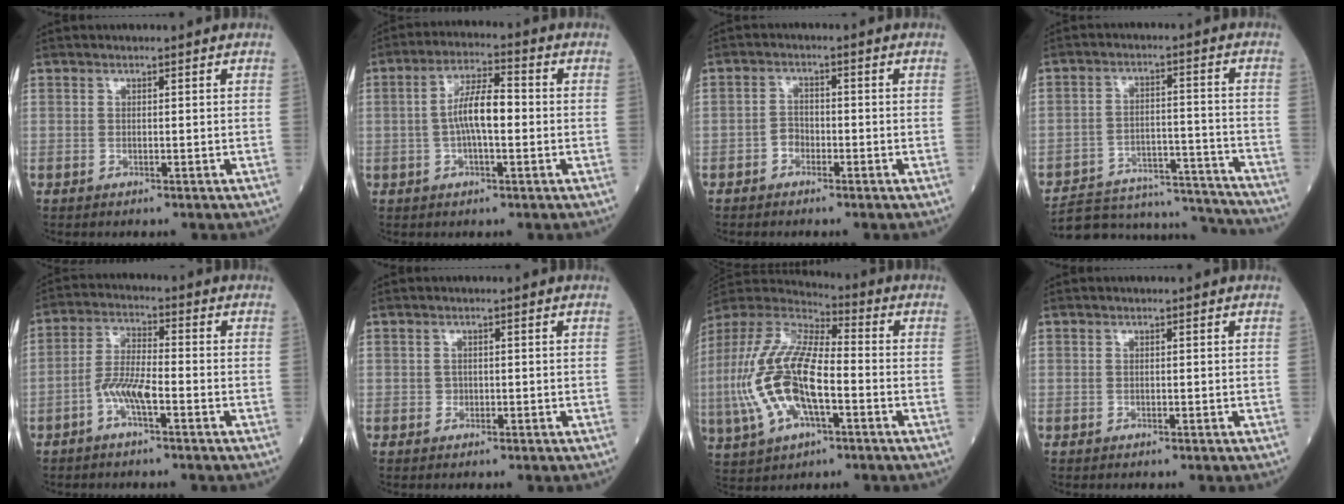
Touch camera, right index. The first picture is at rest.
{"total": 7.2, "force": [-0.4, 1.9, 7.0], "torque": [-0.135, 0.016, -0.011]}
{"total": 2.1, "force": [-1.3, 1.5, 0.8], "torque": [-0.007, 0.008, -0.027]}
{"total": 19.1, "force": [-18.6, 3.1, 3.4], "torque": [-0.066, 0.023, -0.260]}
{"total": 5.8, "force": [-2.5, 1.1, 5.1], "torque": [-0.110, 0.009, -0.051]}
{"total": 0.6, "force": [-0.3, 0.6, 0.0], "torque": [0.006, 0.005, -0.007]}
{"total": 17.7, "force": [-3.4, 6.7, 16.1], "torque": [-0.359, 0.001, -0.066]}
{"total": 0.0}